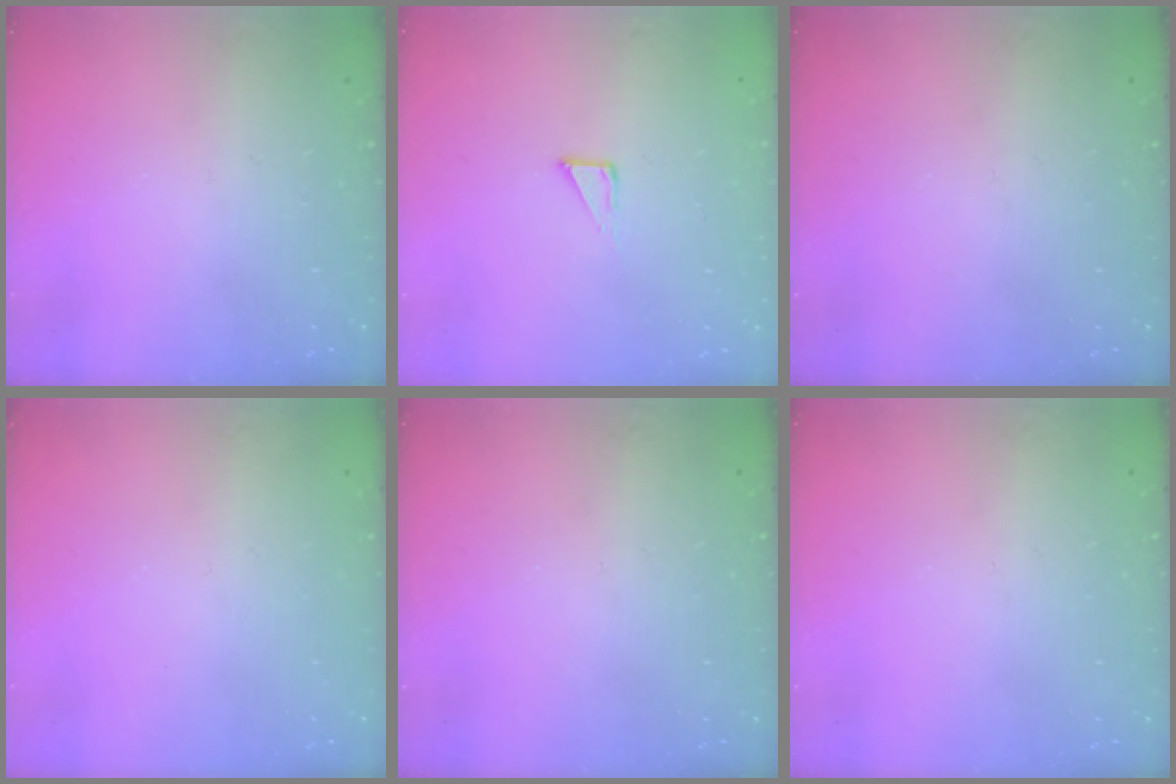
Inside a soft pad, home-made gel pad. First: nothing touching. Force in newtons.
{"total": 2.1, "press": 2.1, "slide": 0.1}
{"total": 0.0}
{"total": 0.0}
{"total": 0.0}
{"total": 0.0}